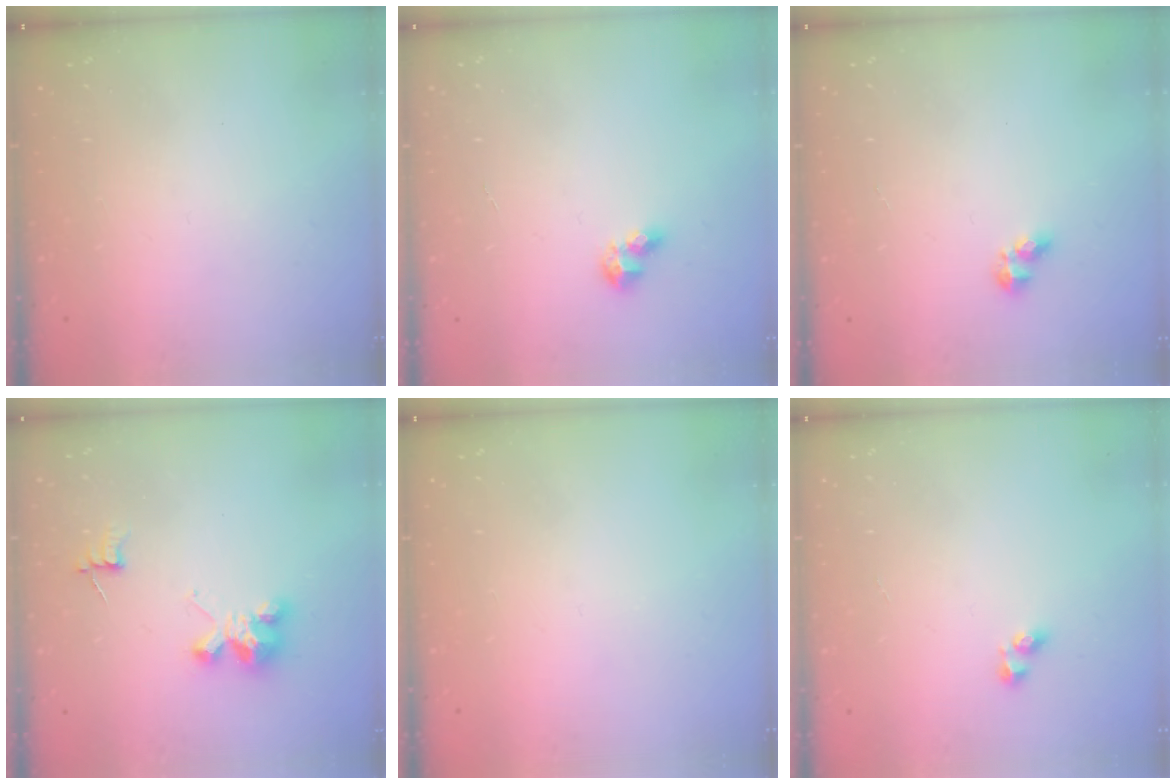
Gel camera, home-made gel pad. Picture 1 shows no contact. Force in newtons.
{"total": 5.6, "press": 5.6, "slide": 0.4}
{"total": 4.8, "press": 4.8, "slide": 0.6}
{"total": 4.6, "press": 4.6, "slide": 0.3}
{"total": 0.0}
{"total": 2.5, "press": 2.2, "slide": 1.3}